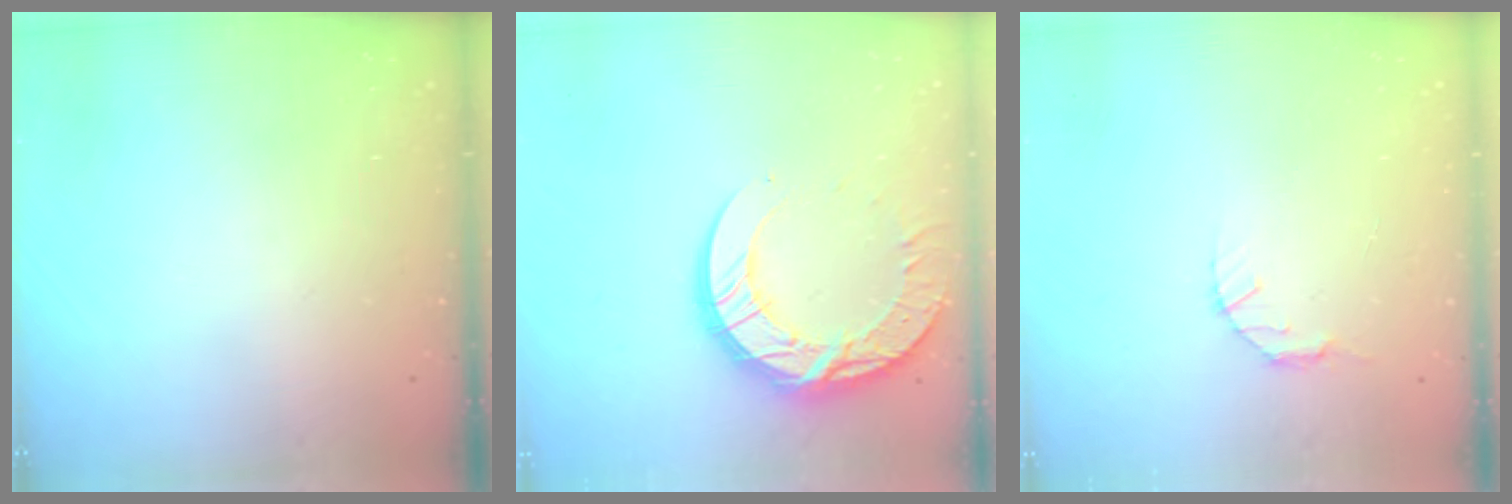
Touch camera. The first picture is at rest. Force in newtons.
{"total": 17.3, "press": 17.2, "slide": 1.5}
{"total": 2.8, "press": 2.8, "slide": 0.4}